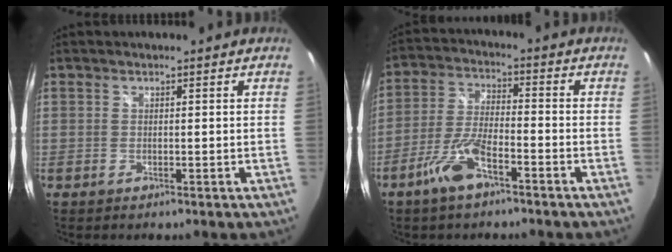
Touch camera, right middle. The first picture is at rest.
{"total": 8.4, "force": [-5.3, 2.4, 6.0], "torque": [-0.131, 0.001, -0.102]}